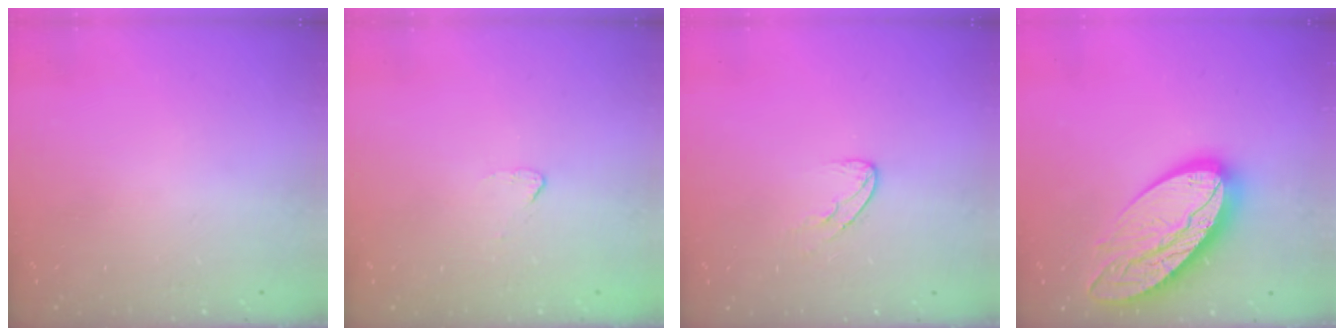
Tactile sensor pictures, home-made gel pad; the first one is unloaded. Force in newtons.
{"total": 2.5, "press": 2.5, "slide": 0.2}
{"total": 4.8, "press": 4.8, "slide": 0.3}
{"total": 20.3, "press": 20.2, "slide": 1.6}